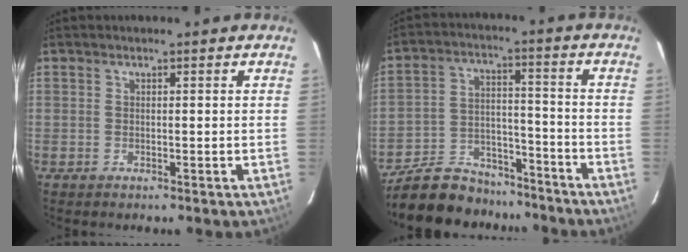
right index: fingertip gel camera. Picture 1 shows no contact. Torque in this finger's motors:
{"motor_torque": [0.73, -0.82, -0.01, -0.02]}